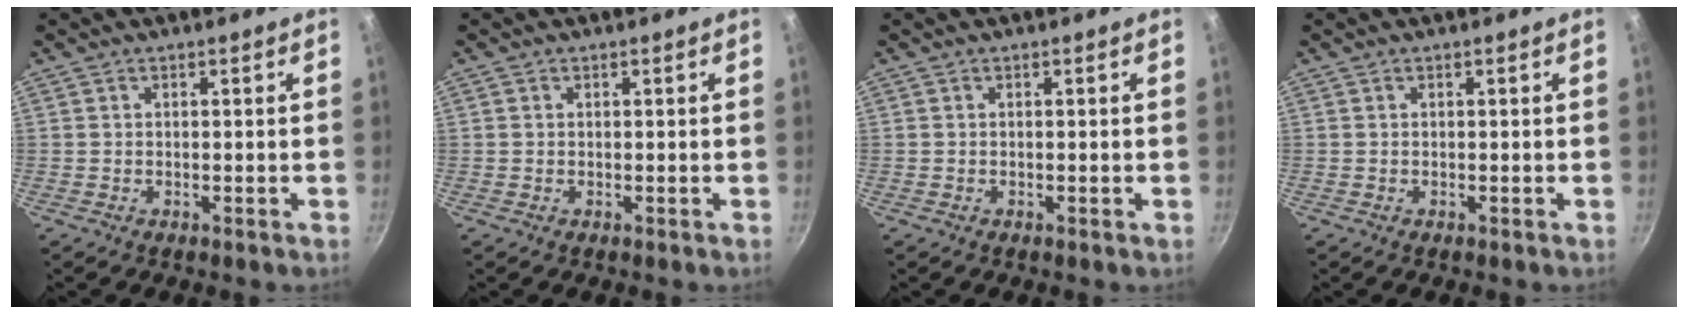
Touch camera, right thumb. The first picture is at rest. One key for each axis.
{"total": 0.0}
{"total": 0.0}
{"total": 0.0}